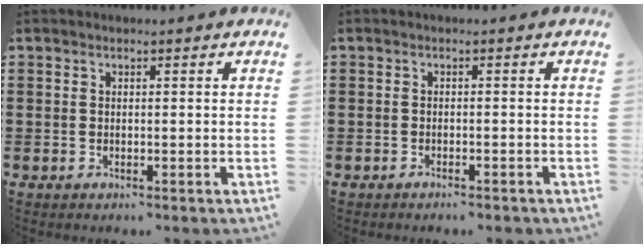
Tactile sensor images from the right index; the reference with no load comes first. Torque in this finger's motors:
{"motor_torque": [0.41, 0.51, 0.08, 0.02]}